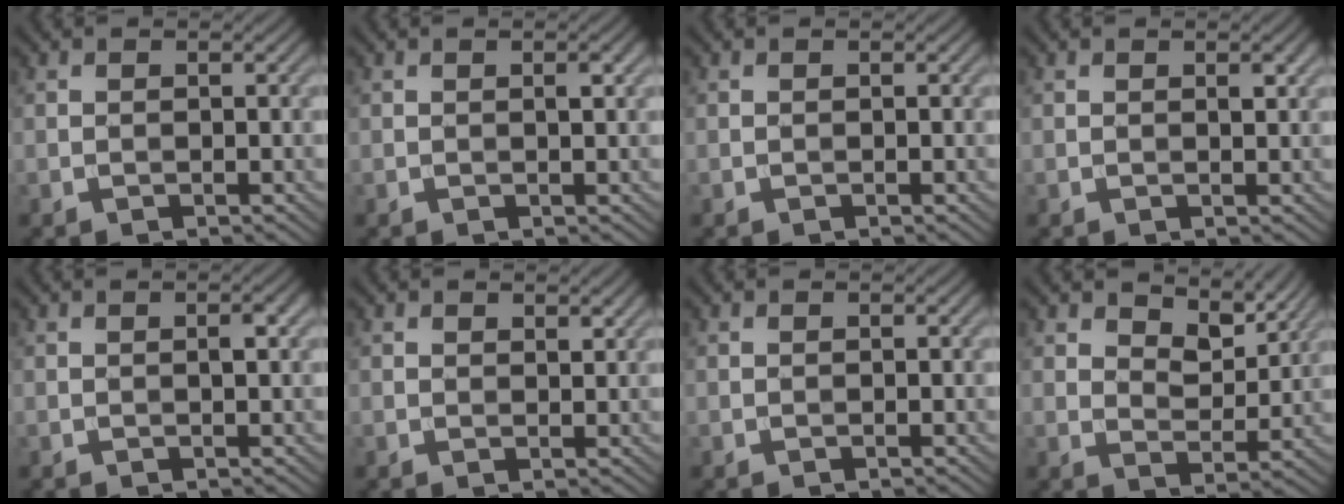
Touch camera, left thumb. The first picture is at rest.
{"total": 1.1, "force": [0.3, 0.2, 1.0], "torque": [-0.014, 0.001, 0.004]}
{"total": 0.0}
{"total": 1.0, "force": [0.5, 0.3, 0.8], "torque": [-0.011, -0.003, 0.010]}
{"total": 1.3, "force": [0.1, 0.3, 1.3], "torque": [-0.018, 0.002, 0.001]}
{"total": 1.6, "force": [1.2, 0.8, 0.7], "torque": [-0.013, 0.000, 0.024]}
{"total": 0.0}
{"total": 7.0, "force": [5.1, 3.5, 3.3], "torque": [-0.062, -0.003, 0.083]}